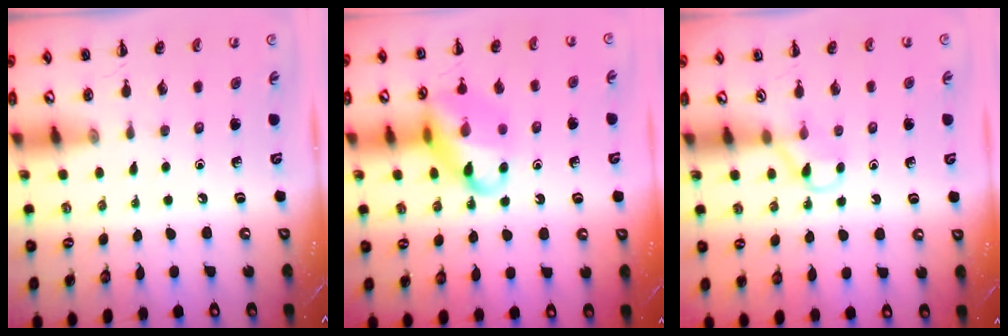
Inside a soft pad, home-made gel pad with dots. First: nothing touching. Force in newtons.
{"total": 14.7, "press": 14.5, "slide": 2.7}
{"total": 2.6, "press": 2.5, "slide": 0.9}